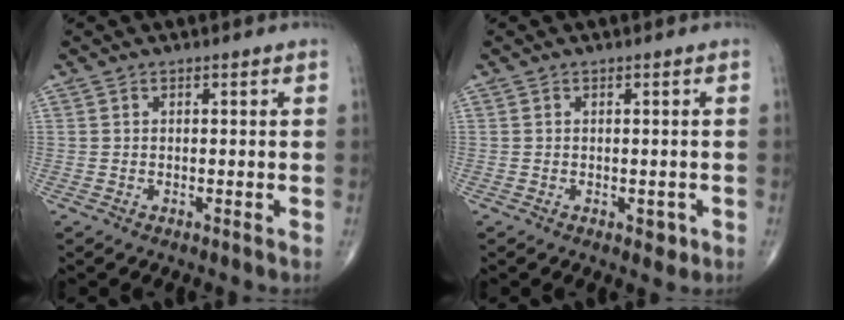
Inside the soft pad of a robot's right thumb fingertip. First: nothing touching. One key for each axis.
{"total": 1.8, "fx": -0.7, "fy": 1.2, "fz": 1.2, "tx": -0.002, "ty": 0.000, "tz": -0.007}